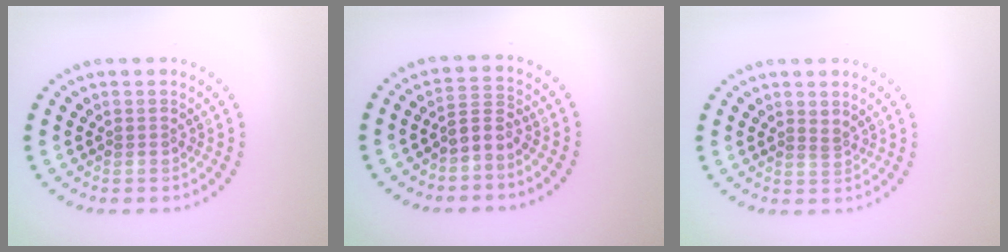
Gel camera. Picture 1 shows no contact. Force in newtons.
{"total": 1.8, "press": 1.3, "slide": 1.3}
{"total": 0.6, "press": 0.2, "slide": 0.5}